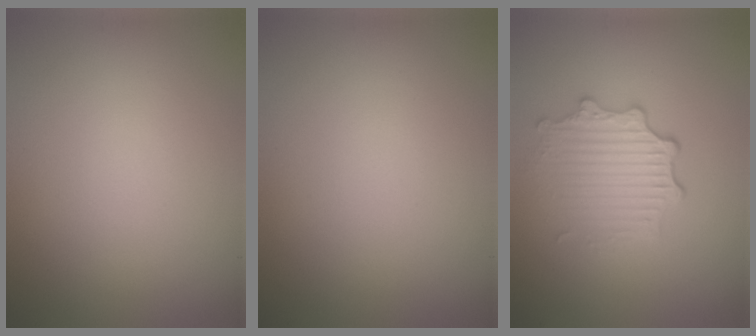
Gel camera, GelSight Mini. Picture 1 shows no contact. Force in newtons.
{"total": 0.0}
{"total": 3.4, "press": 2.7, "slide": 2.0}